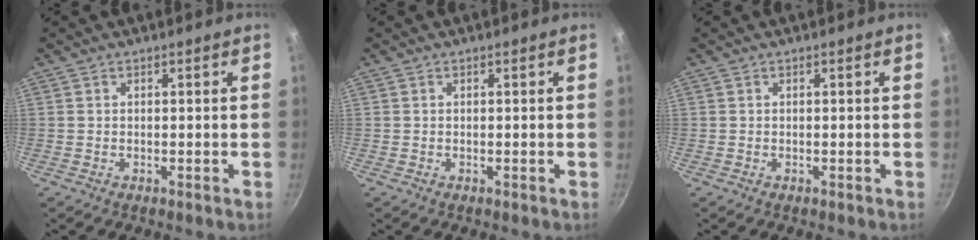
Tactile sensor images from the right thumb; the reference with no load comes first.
{"total": 0.0}
{"total": 0.0}